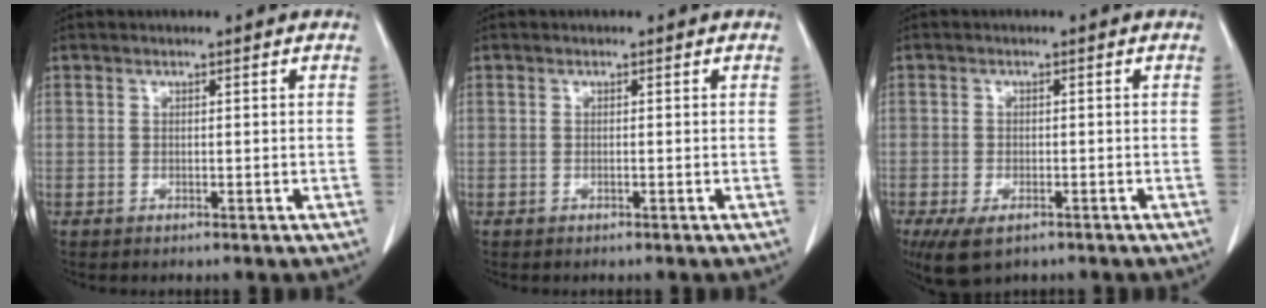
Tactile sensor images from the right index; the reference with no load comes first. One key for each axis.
{"total": 0.0}
{"total": 5.9, "fx": -3.7, "fy": 2.7, "fz": 3.7, "tx": -0.067, "ty": -0.010, "tz": -0.059}